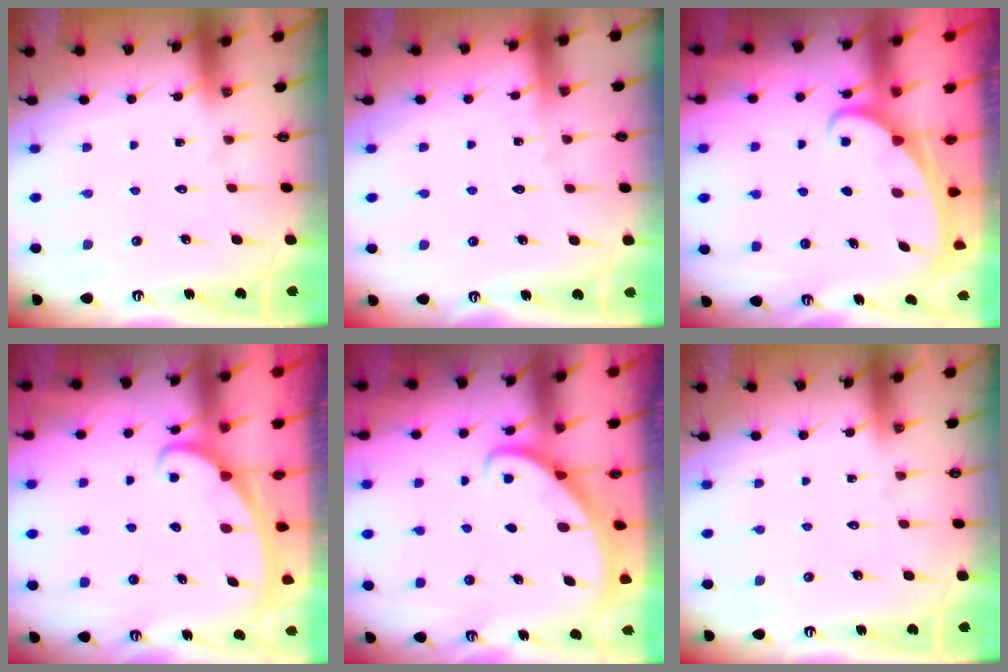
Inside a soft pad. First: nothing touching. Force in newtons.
{"total": 1.9, "press": 1.9, "slide": 0.2}
{"total": 2.1, "press": 2.1, "slide": 0.3}
{"total": 2.5, "press": 2.5, "slide": 0.3}
{"total": 2.5, "press": 2.5, "slide": 0.3}
{"total": 0.0}